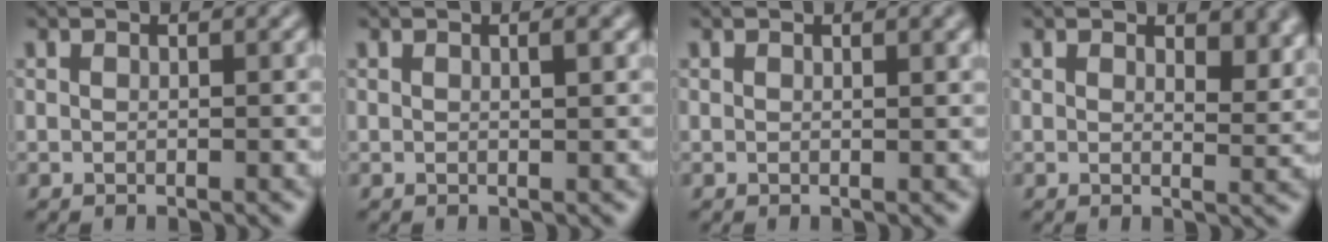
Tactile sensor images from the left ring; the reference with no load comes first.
{"total": 0.9, "force": [0.4, 0.2, 0.8], "torque": [-0.011, 0.001, 0.005]}
{"total": 1.1, "force": [0.6, 0.2, 0.9], "torque": [-0.010, 0.002, 0.009]}
{"total": 3.0, "force": [1.7, 1.4, 2.1], "torque": [-0.027, -0.005, 0.025]}